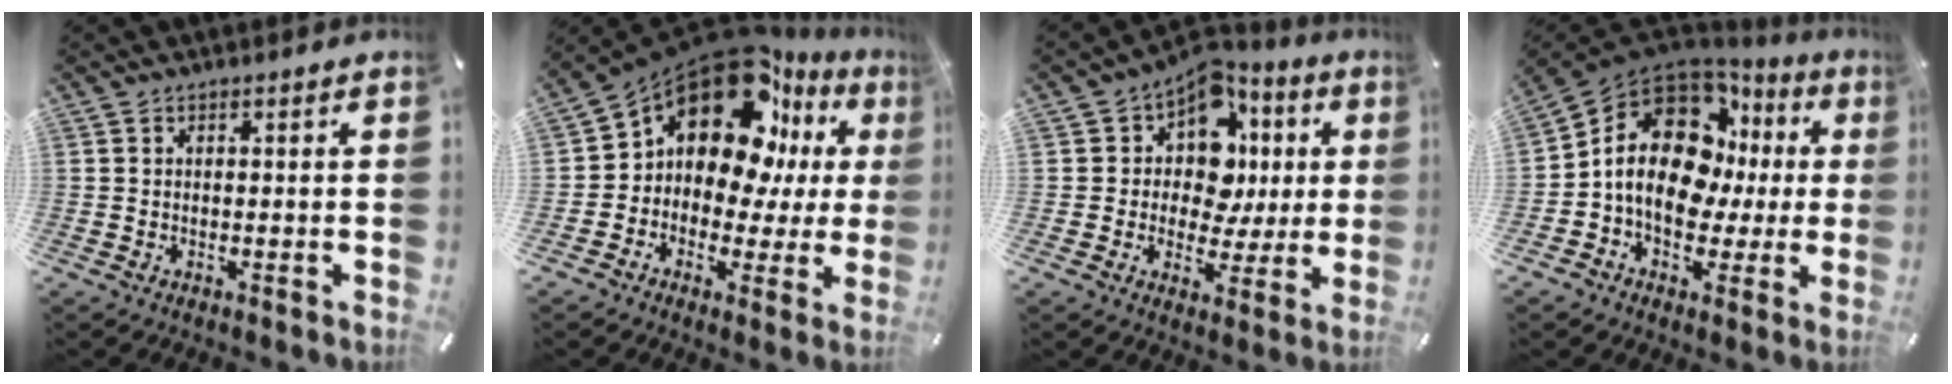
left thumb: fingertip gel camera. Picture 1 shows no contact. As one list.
[{"total": 16.5, "force": [9.3, 10.0, 9.2], "torque": [-0.172, -0.086, 0.155]}, {"total": 11.7, "force": [3.9, 9.4, 5.7], "torque": [-0.088, -0.039, 0.074]}, {"total": 16.0, "force": [2.3, 11.7, 10.7], "torque": [-0.196, -0.015, 0.039]}]